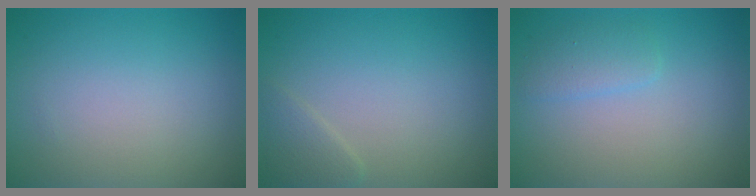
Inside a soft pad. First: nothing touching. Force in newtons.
{"total": 1.4, "press": 1.4, "slide": 0.2}
{"total": 1.5, "press": 1.5, "slide": 0.1}